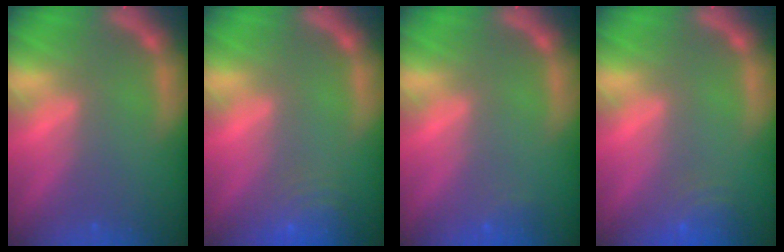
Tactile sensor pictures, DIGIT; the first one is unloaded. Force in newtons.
{"total": 6.0}
{"total": 1.4}
{"total": 4.0}